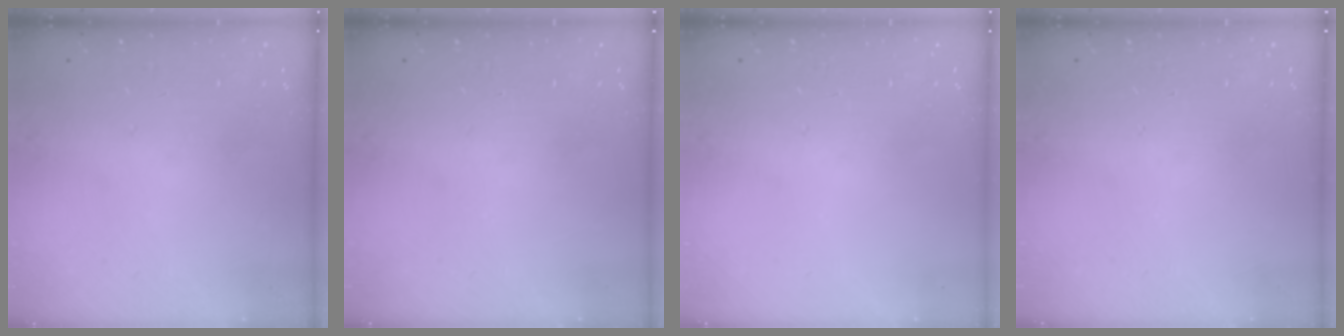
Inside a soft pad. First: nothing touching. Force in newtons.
{"total": 0.0}
{"total": 0.0}
{"total": 0.0}